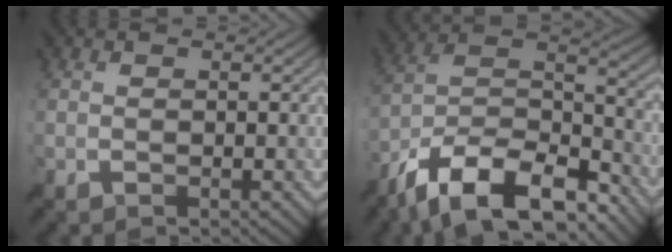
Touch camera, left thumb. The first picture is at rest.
{"total": 15.9, "force": [-11.5, 6.0, 9.3], "torque": [-0.210, -0.014, -0.194]}